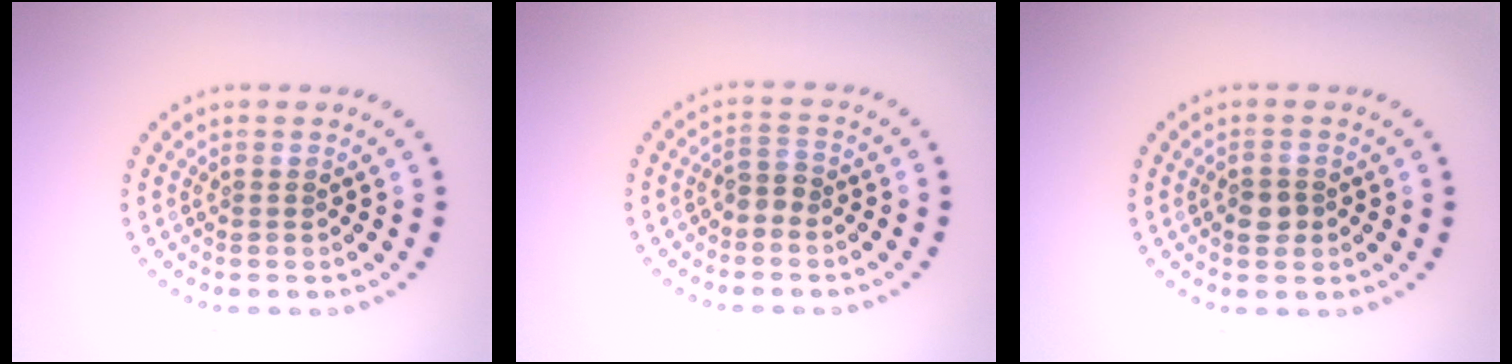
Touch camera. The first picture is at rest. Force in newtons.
{"total": 1.5, "press": 1.3, "slide": 0.9}
{"total": 1.7, "press": 1.7, "slide": 0.5}